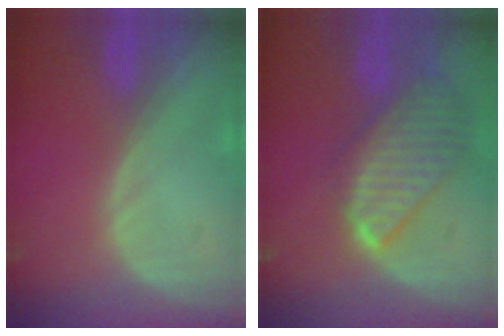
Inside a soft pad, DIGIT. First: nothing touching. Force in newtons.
{"total": 9.7, "press": 8.4, "slide": 4.9}